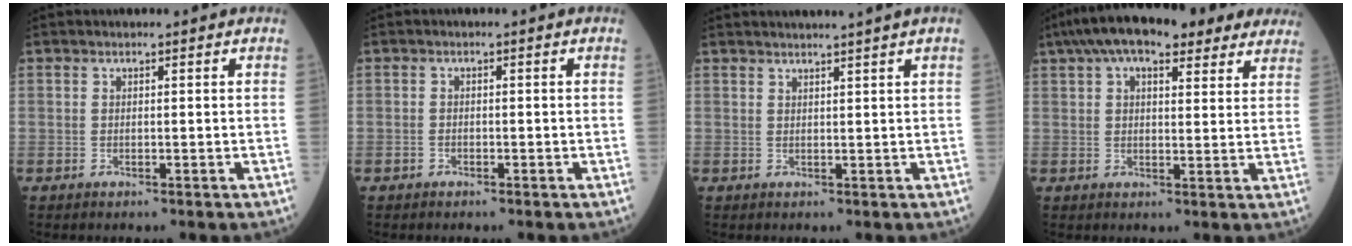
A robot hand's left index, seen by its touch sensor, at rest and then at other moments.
{"total": 0.8, "force": [-0.6, 0.6, 0.2], "torque": [-0.003, 0.003, -0.008]}
{"total": 4.2, "force": [3.7, -1.2, 1.5], "torque": [-0.017, 0.012, 0.049]}
{"total": 17.7, "force": [13.1, 6.3, 10.1], "torque": [-0.160, 0.065, 0.180]}